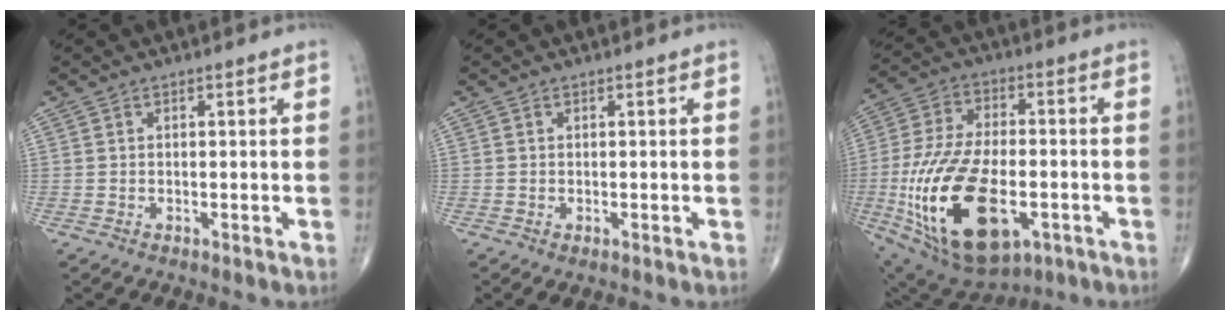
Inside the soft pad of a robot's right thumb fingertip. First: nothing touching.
{"total": 1.2, "force": [-0.4, 0.7, 0.9], "torque": [-0.012, -0.003, -0.001]}
{"total": 24.8, "force": [-6.8, 13.0, 20.0], "torque": [-0.403, 0.001, -0.098]}